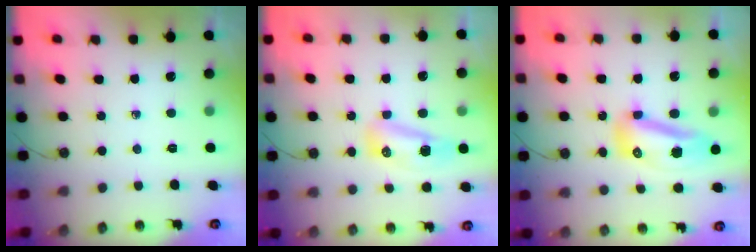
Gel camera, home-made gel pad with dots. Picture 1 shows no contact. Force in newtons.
{"total": 17.6, "press": 11.6, "slide": 13.2}
{"total": 10.6, "press": 10.6, "slide": 0.8}